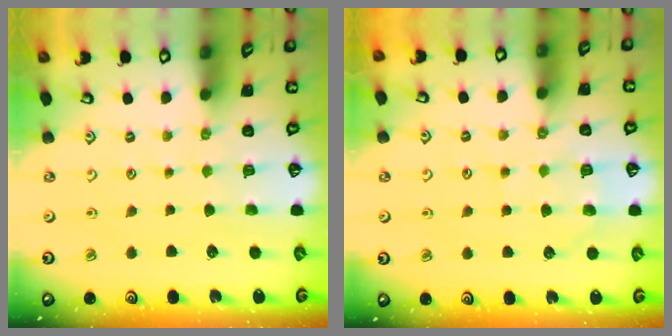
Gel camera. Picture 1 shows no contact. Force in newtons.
{"total": 7.2, "press": 7.2, "slide": 1.0}